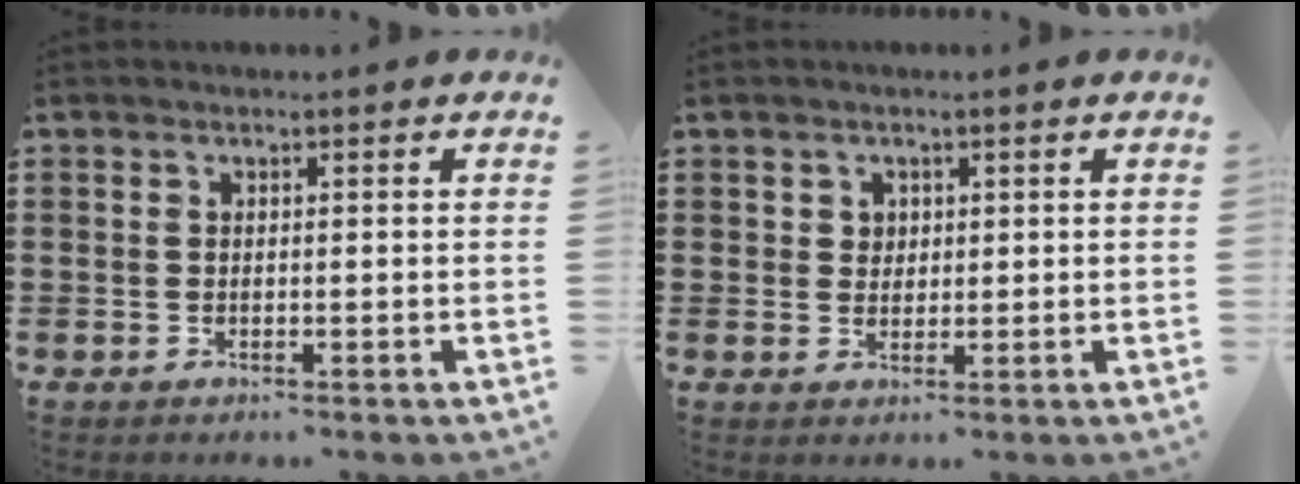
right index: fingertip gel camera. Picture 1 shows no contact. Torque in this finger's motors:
{"motor_torque": [0.01, 0.01, 0.00, 0.02]}